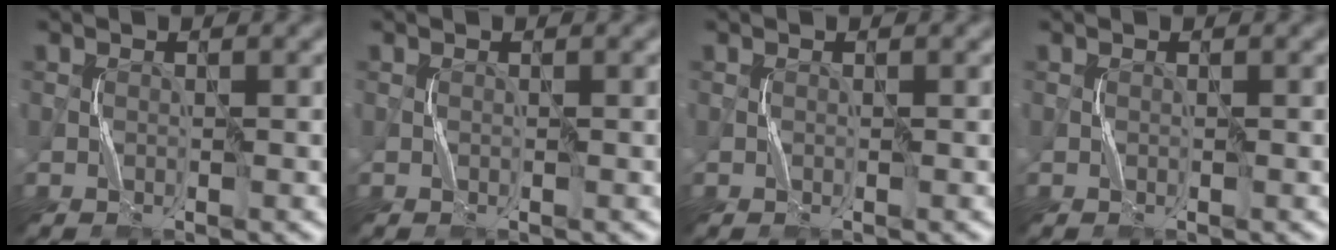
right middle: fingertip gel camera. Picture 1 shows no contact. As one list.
[{"total": 0.0}, {"total": 0.0}, {"total": 0.0}]